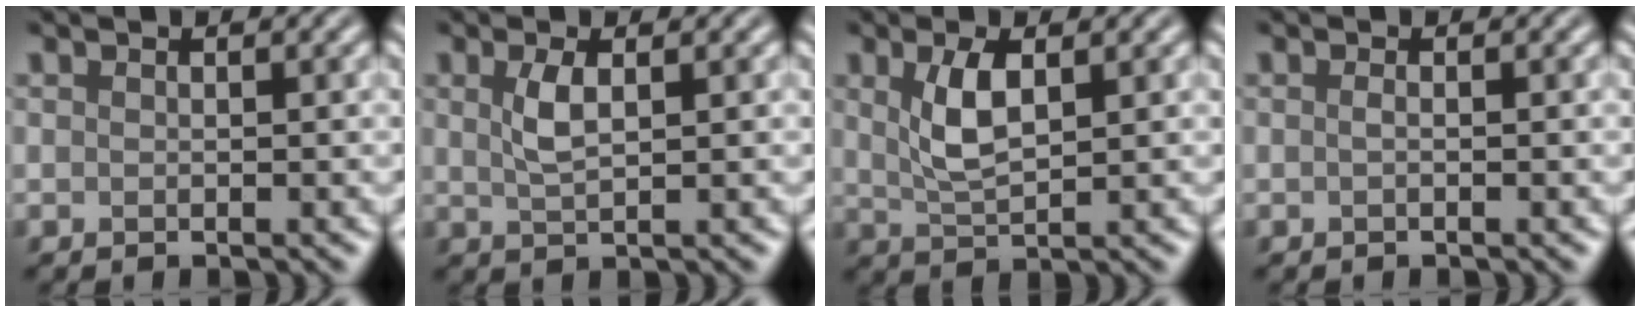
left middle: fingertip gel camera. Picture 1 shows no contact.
{"total": 2.3, "force": [0.8, 0.8, 2.0], "torque": [-0.044, 0.001, 0.016]}
{"total": 3.7, "force": [1.1, 1.5, 3.1], "torque": [-0.069, 0.000, 0.025]}
{"total": 0.5, "force": [-0.1, 0.1, 0.5], "torque": [-0.012, 0.001, -0.002]}